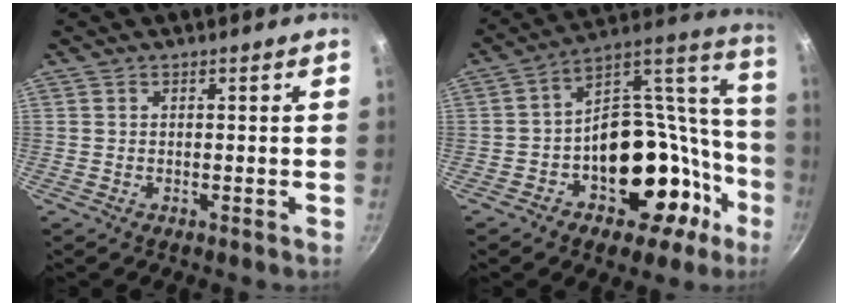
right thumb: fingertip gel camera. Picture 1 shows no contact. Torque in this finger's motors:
{"motor_torque": [1.57, 1.33, 1.81, -0.96, 0.18]}